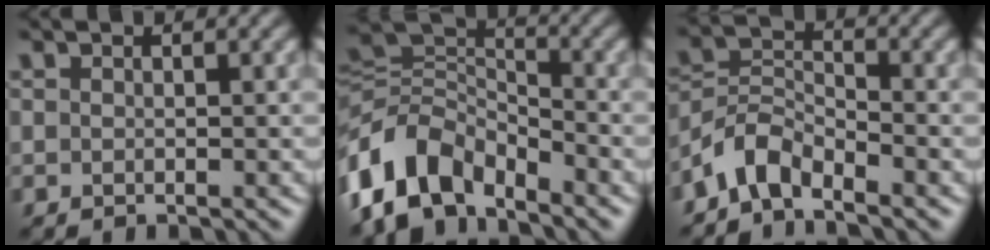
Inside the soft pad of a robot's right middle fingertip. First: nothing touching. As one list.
[{"total": 8.4, "force": [-5.1, 4.8, 4.6], "torque": [-0.083, 0.004, -0.108]}, {"total": 3.7, "force": [-3.0, 1.5, 1.6], "torque": [-0.028, 0.011, -0.073]}]